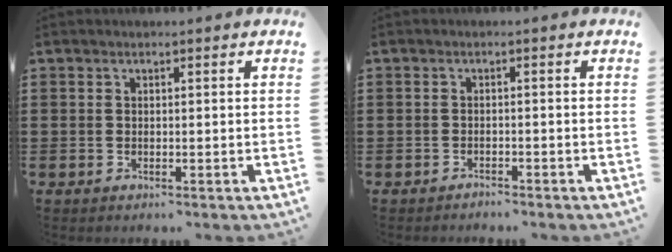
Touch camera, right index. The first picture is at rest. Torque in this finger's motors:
{"motor_torque": [-0.64, 0.30, -1.05, -0.16]}